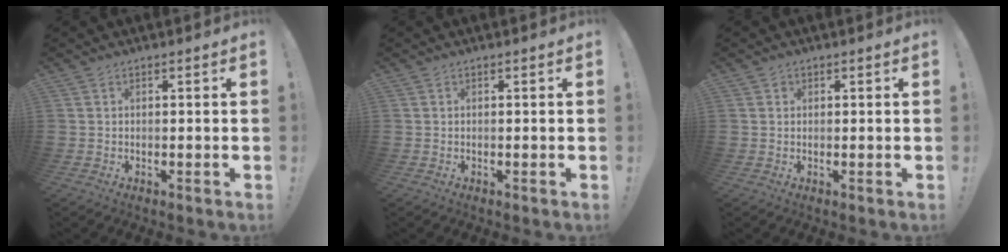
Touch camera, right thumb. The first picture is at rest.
{"total": 0.0}
{"total": 0.5, "force": [0.3, 0.5, 0.0], "torque": [0.003, 0.000, 0.004]}